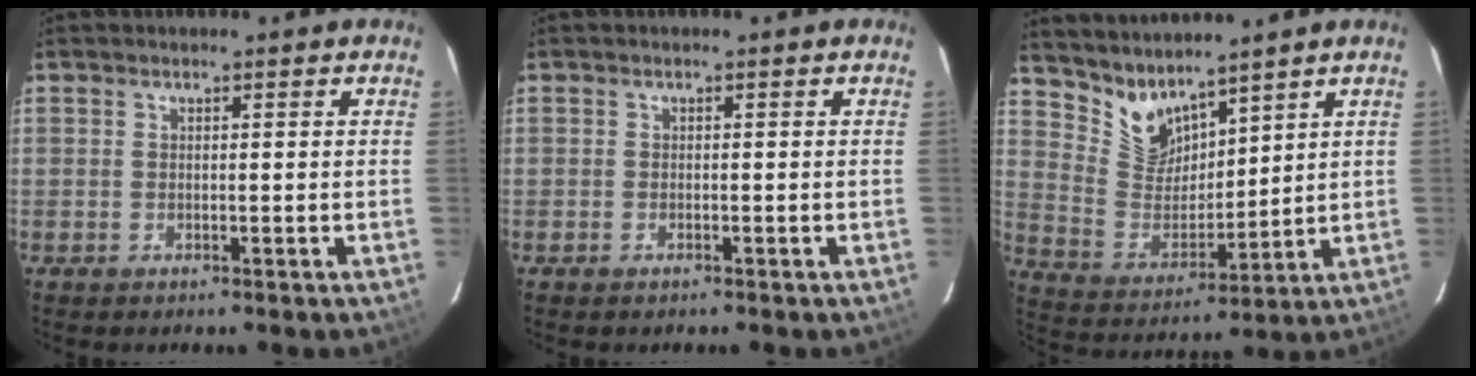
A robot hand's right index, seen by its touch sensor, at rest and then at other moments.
{"total": 0.6, "force": [-0.5, 0.3, 0.2], "torque": [-0.004, -0.001, -0.010]}
{"total": 8.7, "force": [7.6, 3.6, 2.2], "torque": [-0.046, -0.007, 0.162]}